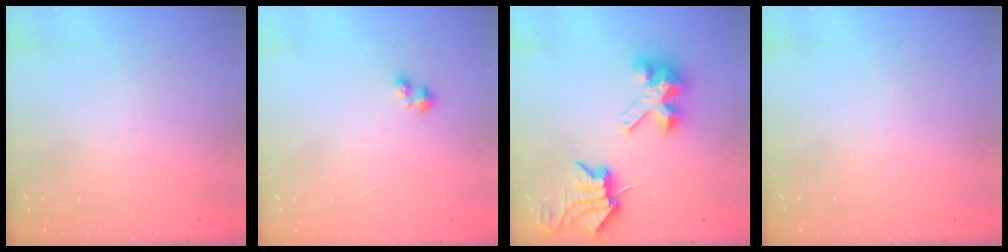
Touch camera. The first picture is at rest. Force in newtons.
{"total": 2.4, "press": 2.3, "slide": 0.6}
{"total": 8.8, "press": 8.8, "slide": 1.1}
{"total": 0.0}